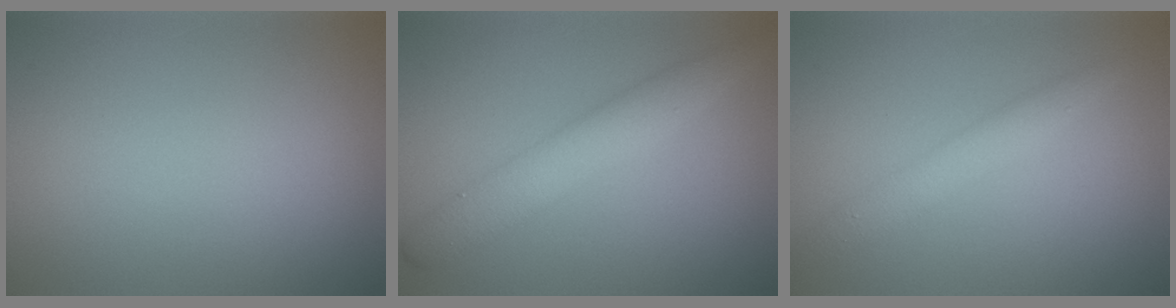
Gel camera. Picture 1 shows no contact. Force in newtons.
{"total": 4.1, "press": 4.1, "slide": 0.4}
{"total": 2.5, "press": 2.5, "slide": 0.0}